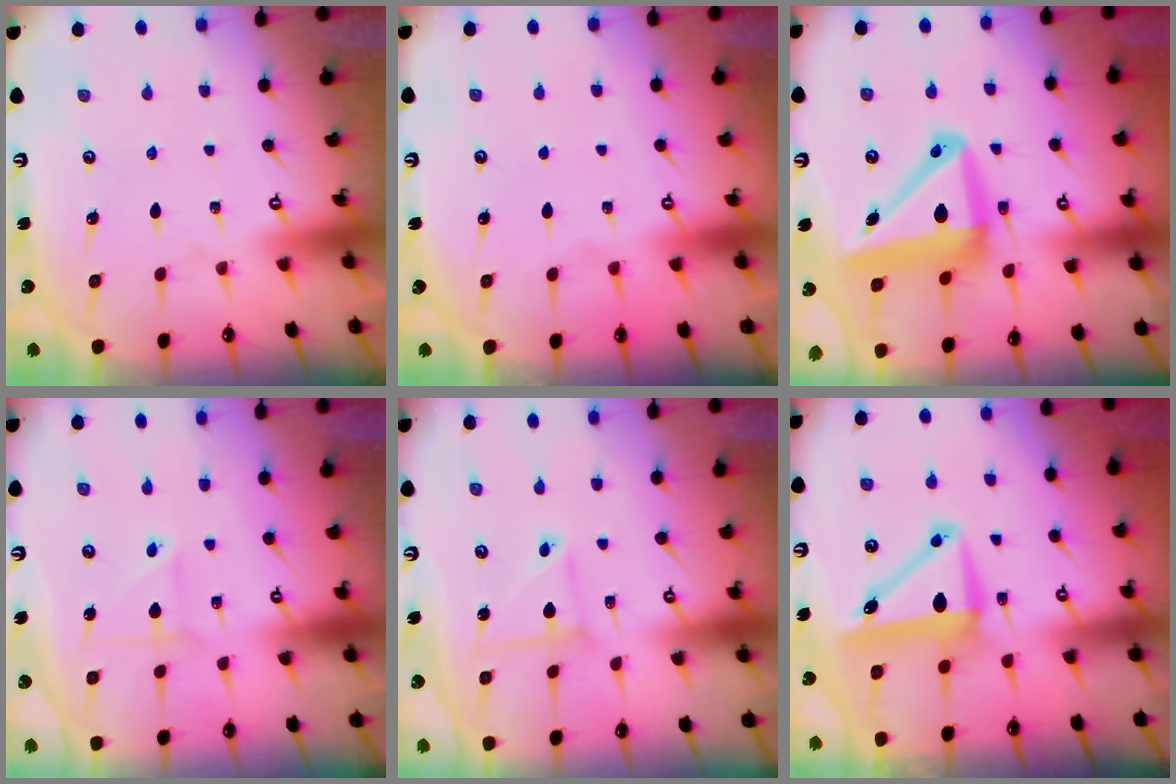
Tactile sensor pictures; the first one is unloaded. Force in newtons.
{"total": 0.0}
{"total": 14.5, "press": 14.2, "slide": 2.7}
{"total": 2.5, "press": 2.5, "slide": 0.2}
{"total": 4.1, "press": 4.1, "slide": 0.4}
{"total": 8.7, "press": 8.5, "slide": 1.6}